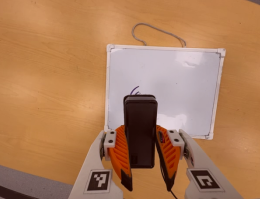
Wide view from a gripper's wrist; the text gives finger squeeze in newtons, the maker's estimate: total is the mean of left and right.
{"total": 8.8, "left": 6.5, "right": 11.2}